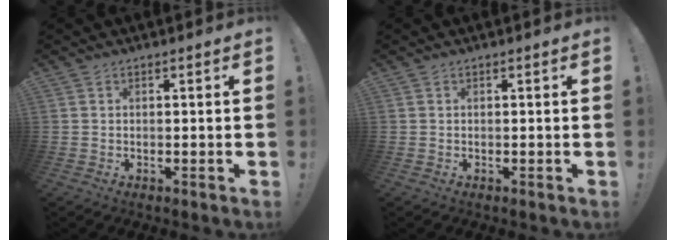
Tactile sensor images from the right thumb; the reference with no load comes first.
{"total": 0.0}